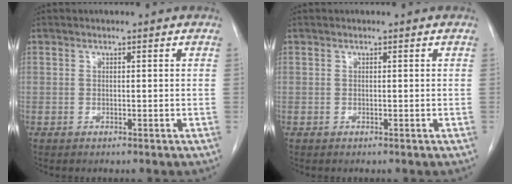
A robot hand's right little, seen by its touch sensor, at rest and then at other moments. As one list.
[{"total": 0.0}]